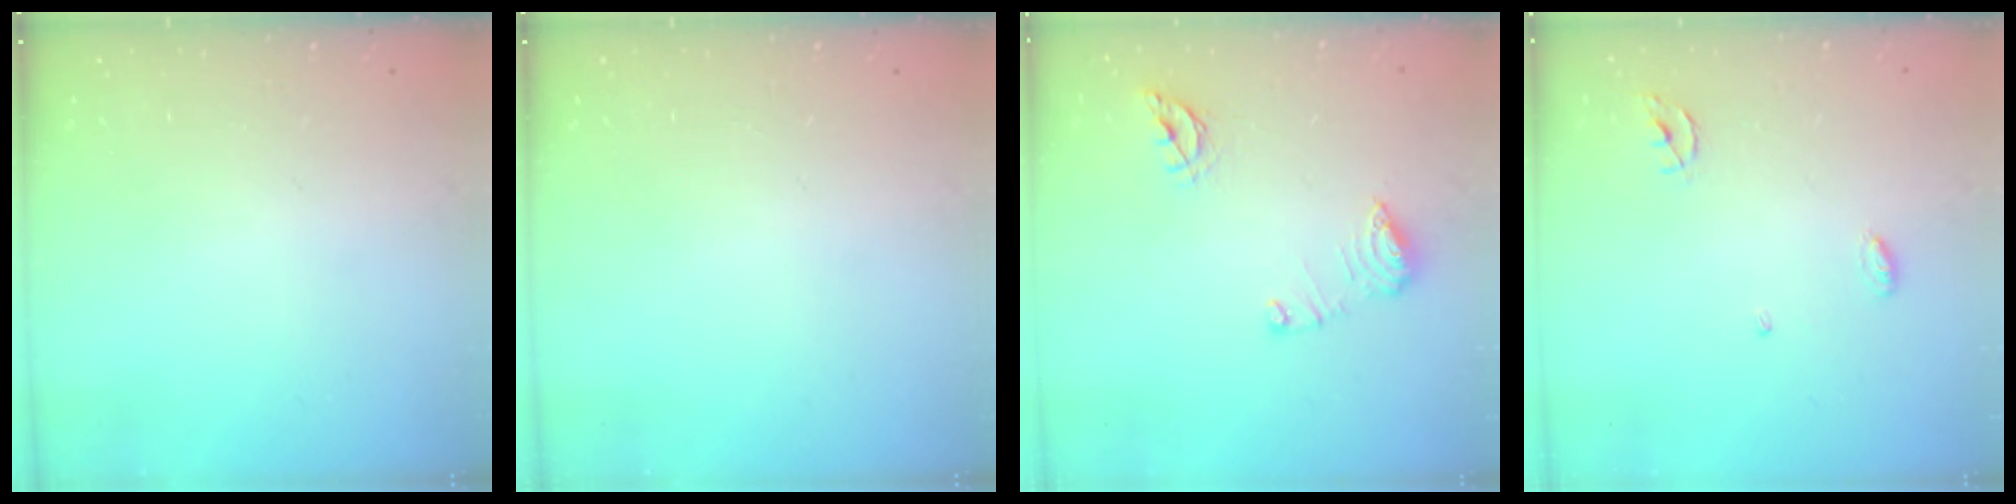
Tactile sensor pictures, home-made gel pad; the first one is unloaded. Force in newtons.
{"total": 0.0}
{"total": 10.0, "press": 9.9, "slide": 1.0}
{"total": 3.9, "press": 3.9, "slide": 0.2}